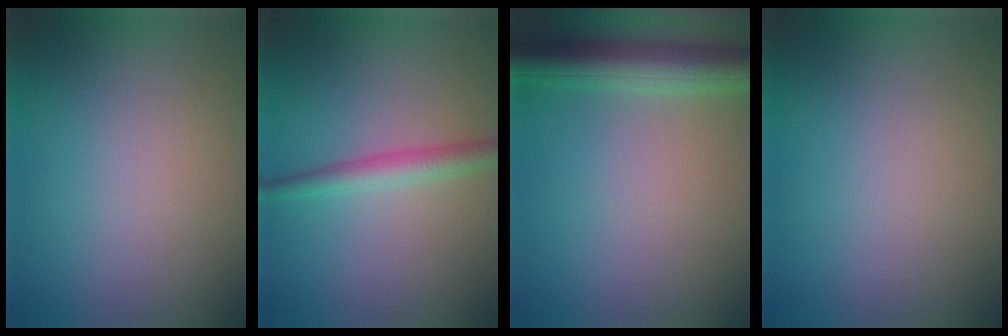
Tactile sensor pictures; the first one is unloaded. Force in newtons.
{"total": 2.7, "press": 2.7, "slide": 0.0}
{"total": 5.7, "press": 5.7, "slide": 0.2}
{"total": 0.0}